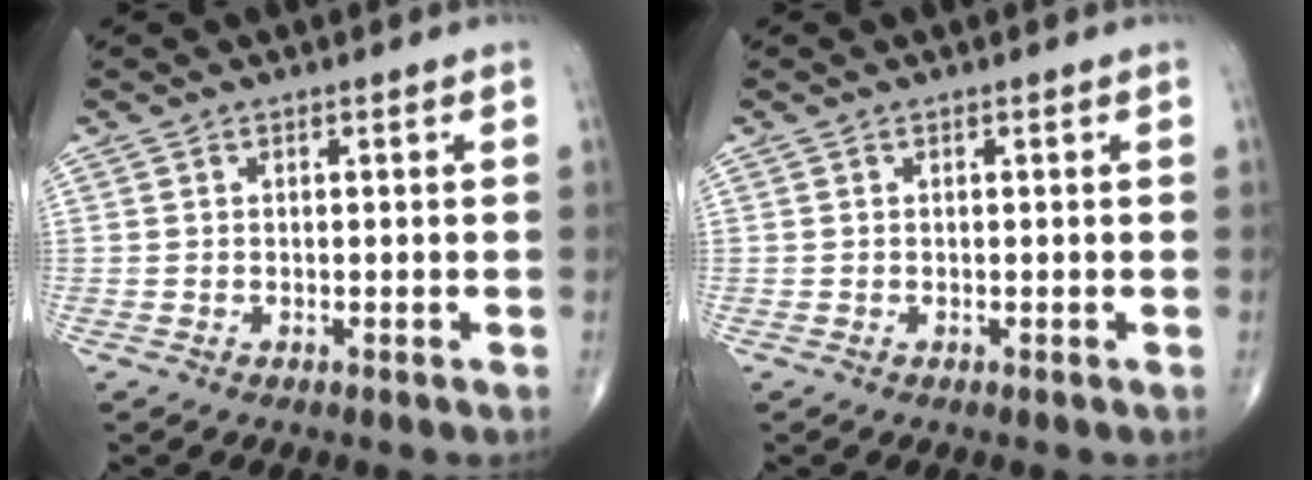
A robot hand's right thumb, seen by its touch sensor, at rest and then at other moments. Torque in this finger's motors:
{"motor_torque": [0.00, 0.00, -0.02, 0.02, 0.01]}